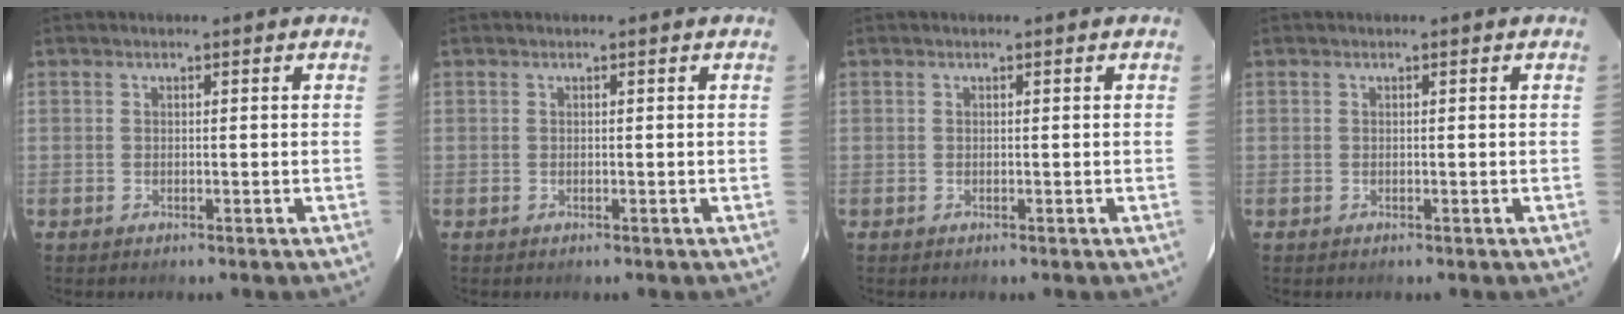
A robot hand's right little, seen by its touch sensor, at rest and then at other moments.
{"total": 0.0}
{"total": 0.0}
{"total": 0.0}